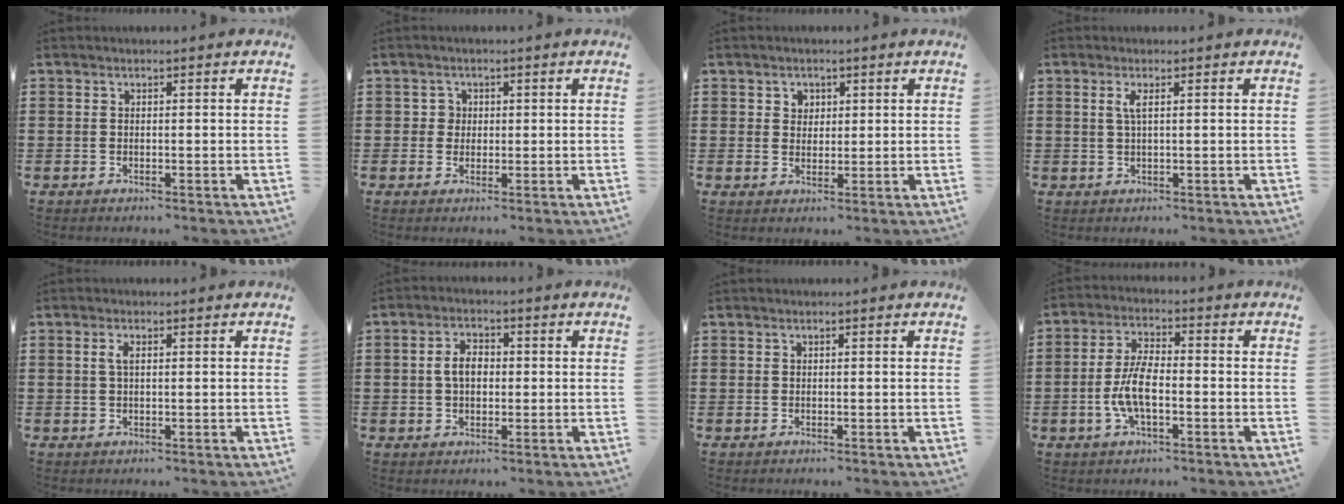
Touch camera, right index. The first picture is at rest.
{"total": 1.7, "force": [0.3, 1.6, 0.6], "torque": [-0.020, 0.007, 0.006]}
{"total": 1.9, "force": [1.0, 1.6, 0.3], "torque": [-0.014, 0.007, 0.018]}
{"total": 1.9, "force": [0.5, 0.0, 1.8], "torque": [-0.046, -0.006, 0.006]}
{"total": 1.6, "force": [0.4, 0.4, 1.5], "torque": [-0.032, 0.002, 0.006]}
{"total": 3.9, "force": [0.1, 2.3, 3.2], "torque": [-0.066, 0.008, 0.002]}
{"total": 0.0}
{"total": 6.3, "force": [-1.5, 2.4, 5.7], "torque": [-0.131, -0.003, -0.036]}